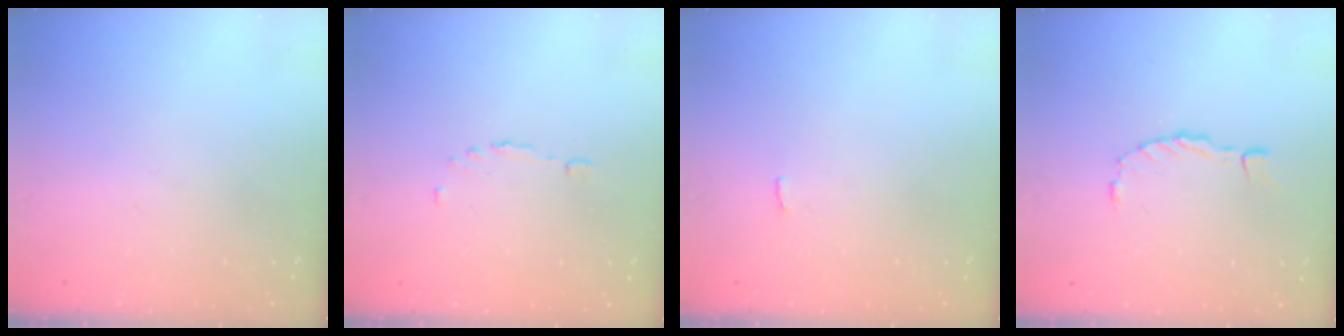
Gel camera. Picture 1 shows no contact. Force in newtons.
{"total": 2.7, "press": 2.6, "slide": 0.8}
{"total": 2.3, "press": 2.3, "slide": 0.2}
{"total": 0.6, "press": 0.6, "slide": 0.1}